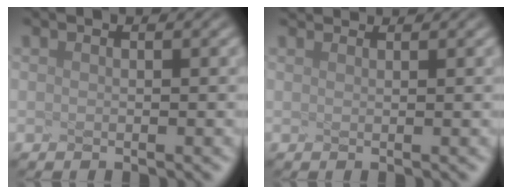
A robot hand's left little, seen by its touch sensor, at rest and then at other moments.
{"total": 2.3, "force": [2.1, 0.4, 0.6], "torque": [-0.014, 0.022, 0.032]}